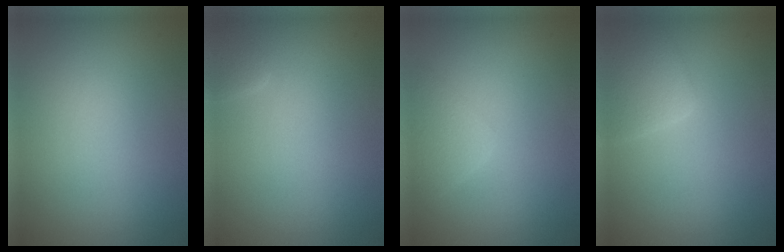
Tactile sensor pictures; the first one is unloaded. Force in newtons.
{"total": 0.8, "press": 0.8, "slide": 0.0}
{"total": 2.1, "press": 2.1, "slide": 0.1}
{"total": 2.5, "press": 2.5, "slide": 0.1}